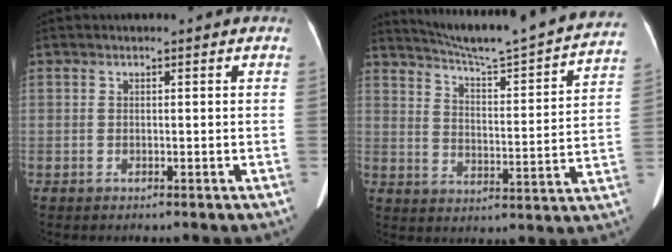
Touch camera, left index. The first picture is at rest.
{"total": 24.0, "force": [21.7, 0.6, 10.2], "torque": [-0.161, -0.048, 0.285]}